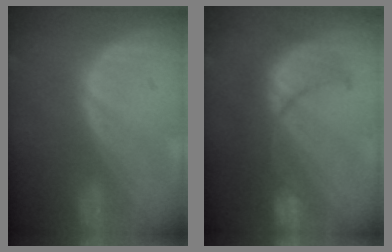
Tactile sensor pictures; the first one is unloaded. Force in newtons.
{"total": 8.7, "press": 8.6, "slide": 1.5}